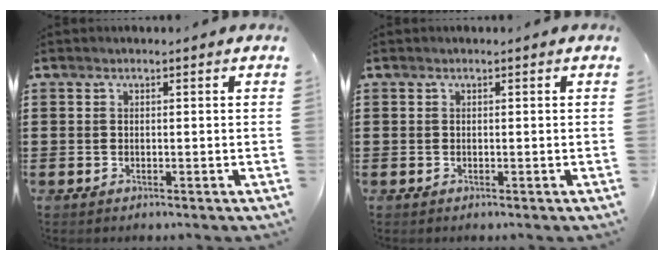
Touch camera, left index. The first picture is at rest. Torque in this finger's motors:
{"motor_torque": [0.05, 0.04, 0.03, -0.01]}